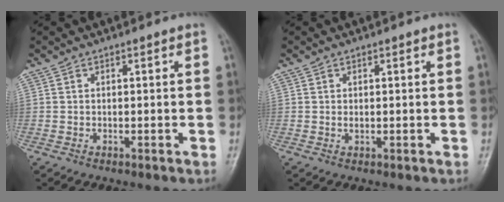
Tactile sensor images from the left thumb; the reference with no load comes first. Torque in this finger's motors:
{"motor_torque": [-0.08, -0.15, 0.27, 0.04, 0.00]}